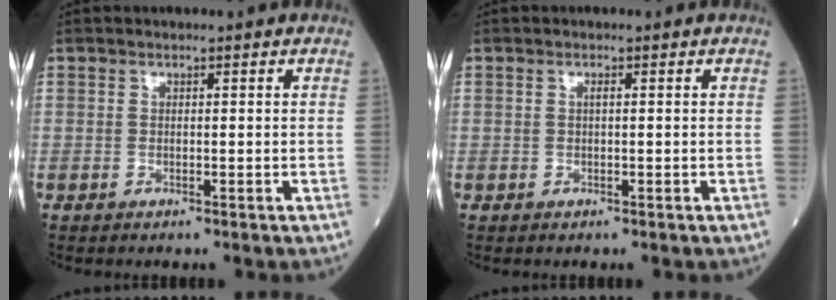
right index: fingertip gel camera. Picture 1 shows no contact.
{"total": 0.5, "force": [0.1, 0.0, 0.5], "torque": [-0.012, 0.001, 0.002]}